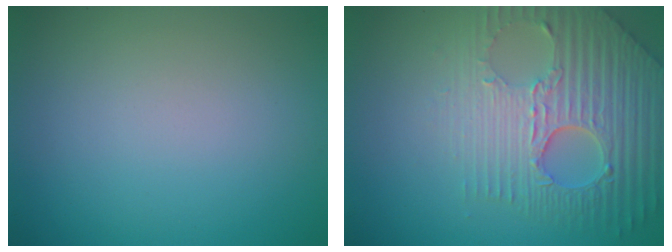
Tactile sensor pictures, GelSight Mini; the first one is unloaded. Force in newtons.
{"total": 7.7, "press": 5.5, "slide": 5.4}